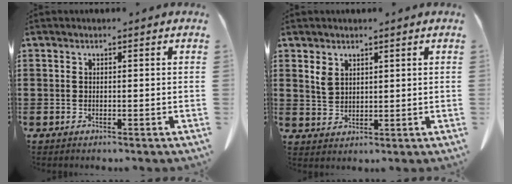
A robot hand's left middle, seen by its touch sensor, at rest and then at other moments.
{"total": 2.9, "force": [1.9, 1.8, 1.3], "torque": [-0.031, 0.005, 0.035]}